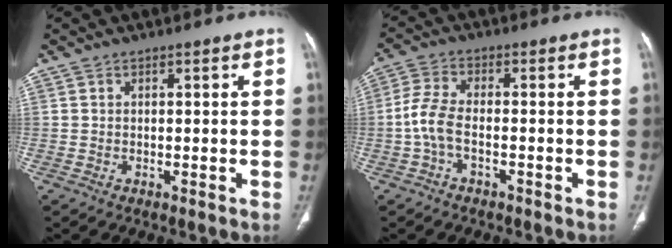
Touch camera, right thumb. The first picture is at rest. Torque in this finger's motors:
{"motor_torque": [-0.26, 0.60, 0.83, -0.12, 0.21]}